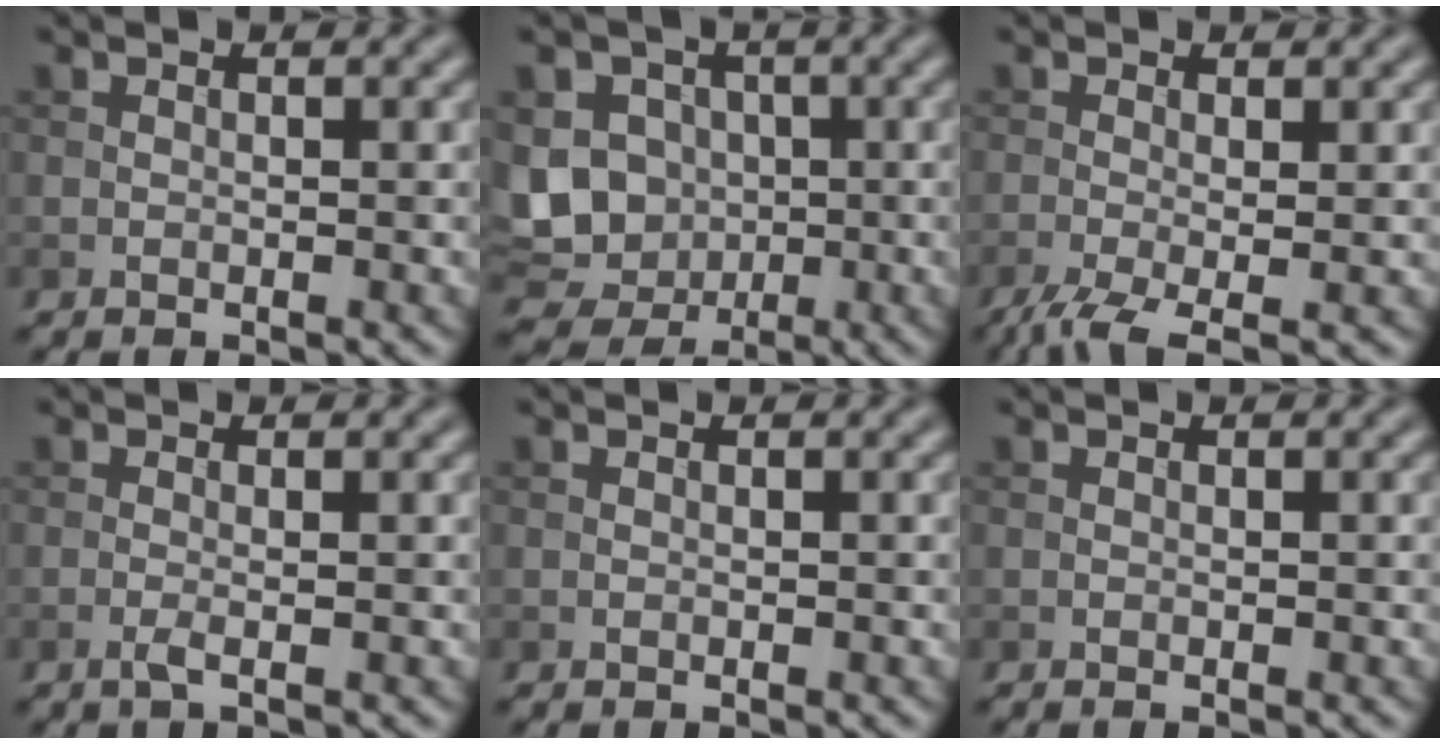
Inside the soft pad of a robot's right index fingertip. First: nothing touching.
{"total": 9.0, "force": [-0.1, 7.8, 4.4], "torque": [-0.060, -0.005, -0.020]}
{"total": 3.6, "force": [-1.9, 0.9, 3.0], "torque": [-0.063, -0.008, -0.042]}
{"total": 1.1, "force": [-0.4, 0.2, 1.0], "torque": [-0.021, -0.002, -0.009]}
{"total": 0.0}
{"total": 0.0}